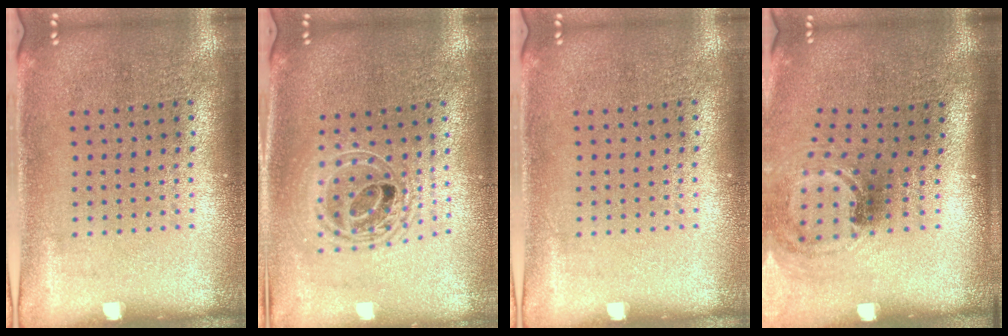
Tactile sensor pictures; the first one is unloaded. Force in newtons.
{"total": 1.8, "press": 1.4, "slide": 1.1}
{"total": 0.0}
{"total": 1.5, "press": 1.1, "slide": 0.9}